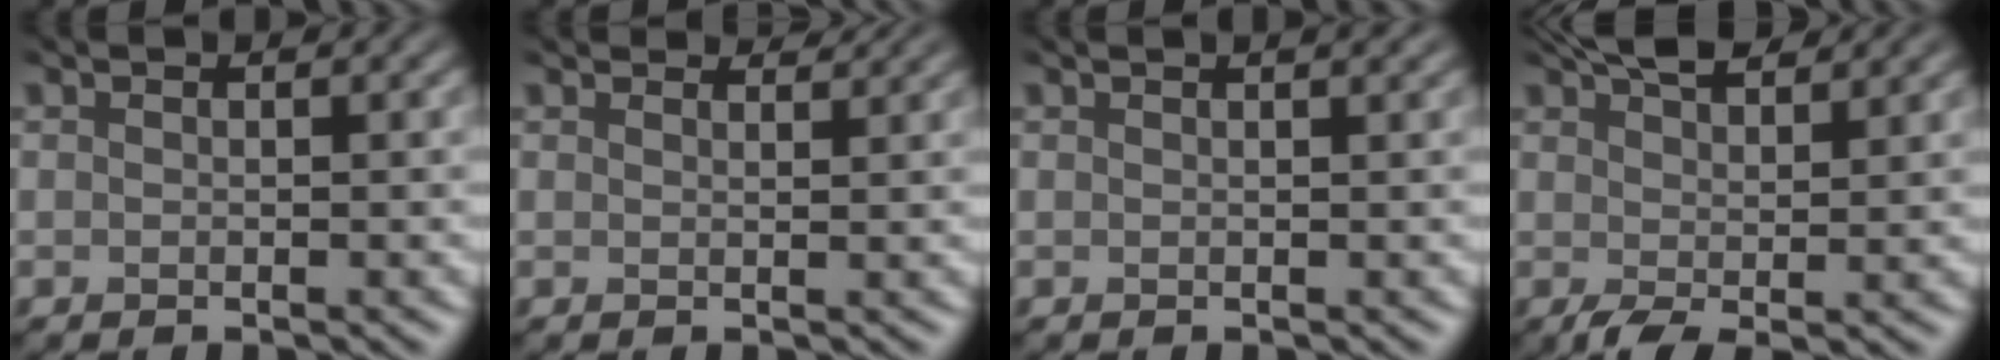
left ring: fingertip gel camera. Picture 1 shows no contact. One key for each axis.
{"total": 2.9, "fx": 2.8, "fy": 0.2, "fz": 0.7, "tx": -0.017, "ty": 0.004, "tz": 0.032}
{"total": 2.4, "fx": 1.5, "fy": 0.9, "fz": 1.6, "tx": -0.009, "ty": 0.008, "tz": 0.000}
{"total": 4.9, "fx": 2.5, "fy": 1.7, "fz": 3.8, "tx": -0.067, "ty": 0.003, "tz": 0.044}